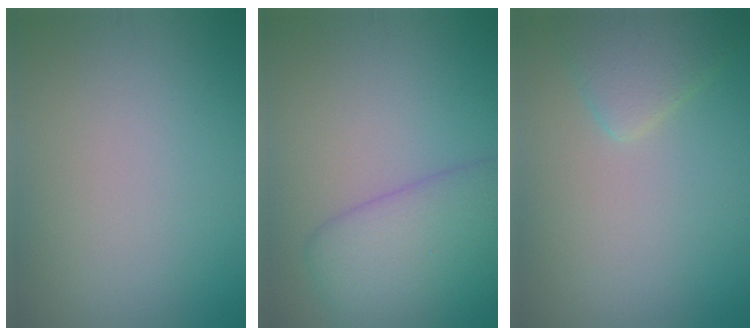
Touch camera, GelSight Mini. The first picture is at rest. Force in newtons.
{"total": 6.3, "press": 6.3, "slide": 0.2}
{"total": 2.8, "press": 2.8, "slide": 0.2}